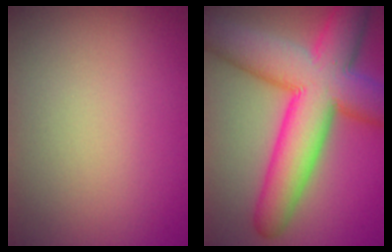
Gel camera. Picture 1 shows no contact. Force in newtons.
{"total": 12.8, "press": 12.8, "slide": 0.3}